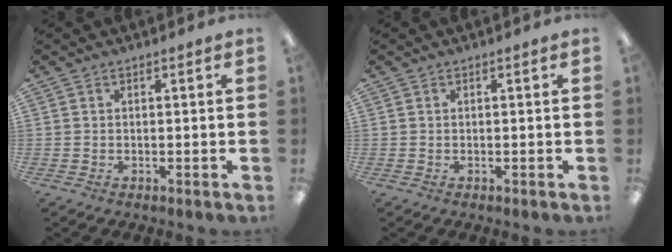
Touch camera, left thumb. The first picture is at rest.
{"total": 0.0}